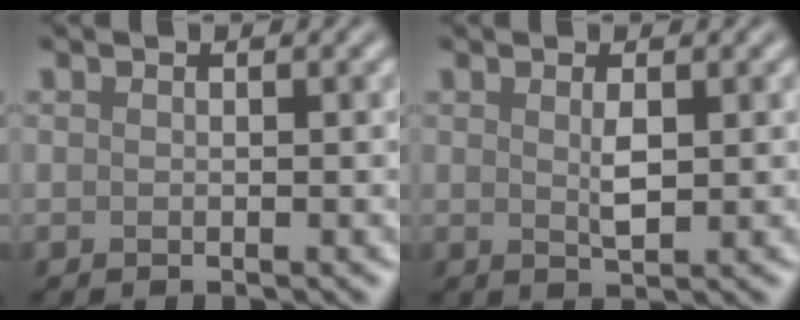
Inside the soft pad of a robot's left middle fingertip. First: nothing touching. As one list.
[{"total": 1.4, "force": [0.4, 0.3, 1.3], "torque": [-0.033, -0.003, 0.010]}]